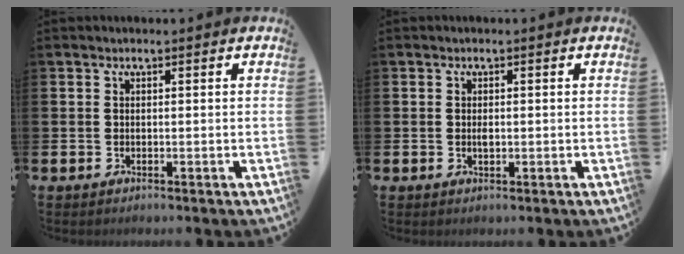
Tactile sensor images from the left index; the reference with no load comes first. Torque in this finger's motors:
{"motor_torque": [0.23, -0.08, 0.00, 0.04]}